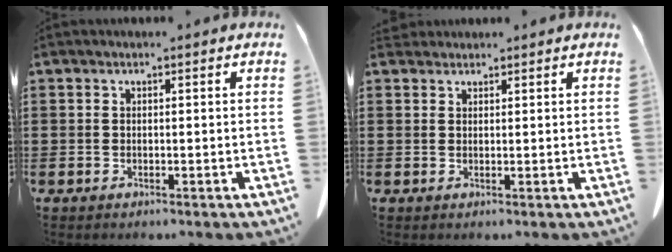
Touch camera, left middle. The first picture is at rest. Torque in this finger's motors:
{"motor_torque": [0.09, 0.06, 0.04, 0.00]}